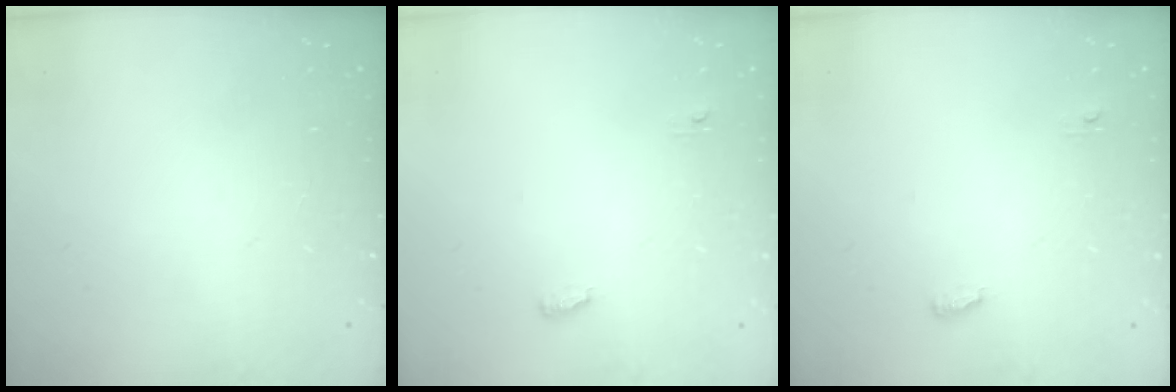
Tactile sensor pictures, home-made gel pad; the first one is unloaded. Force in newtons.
{"total": 3.9, "press": 3.8, "slide": 1.0}
{"total": 3.9, "press": 3.8, "slide": 1.0}